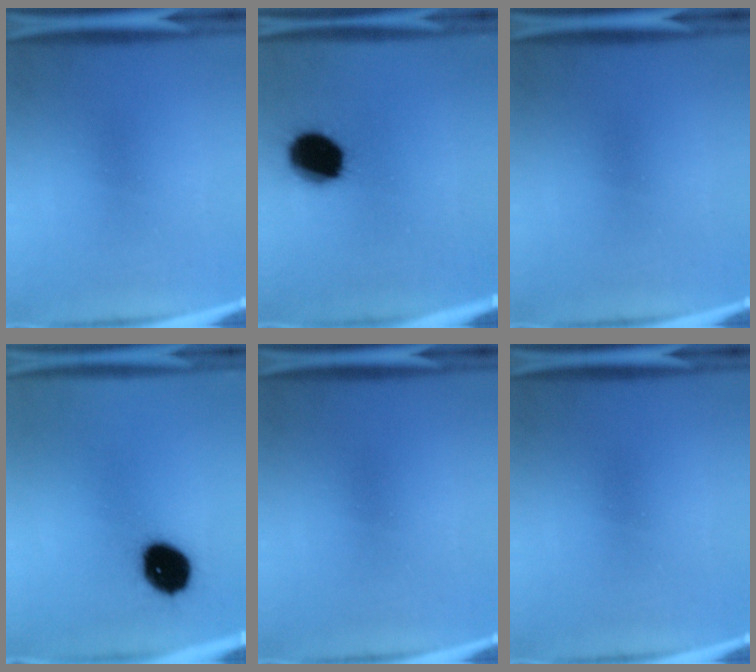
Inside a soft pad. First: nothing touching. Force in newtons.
{"total": 15.8}
{"total": 0.0}
{"total": 13.7}
{"total": 0.0}
{"total": 0.0}